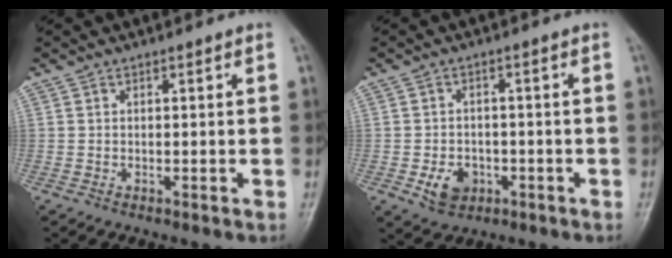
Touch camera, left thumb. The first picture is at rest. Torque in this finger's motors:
{"motor_torque": [0.11, 1.19, 0.35, 0.34, 0.00]}